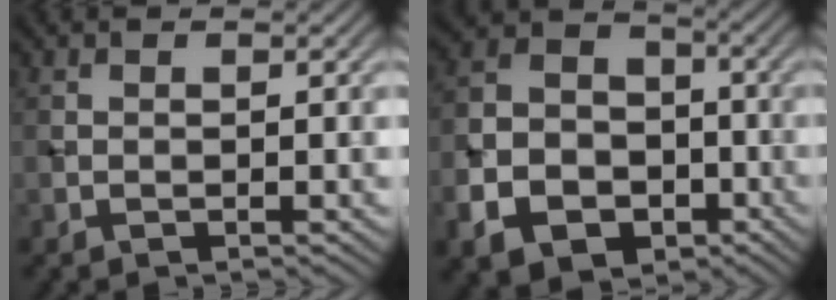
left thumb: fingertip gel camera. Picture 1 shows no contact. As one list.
[{"total": 11.2, "force": [-5.0, 8.3, 5.6], "torque": [-0.135, -0.035, -0.098]}]